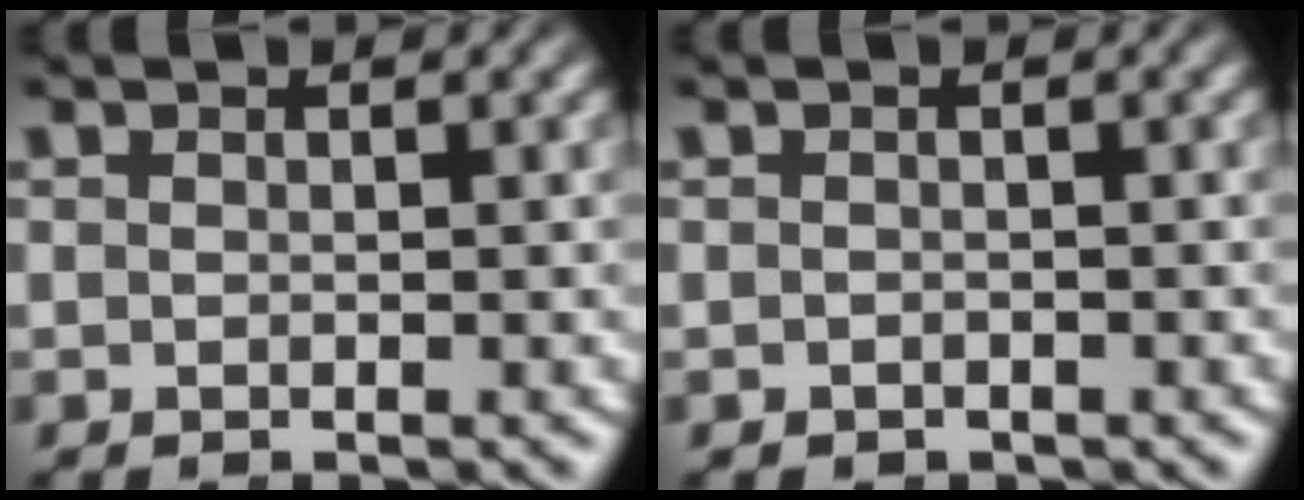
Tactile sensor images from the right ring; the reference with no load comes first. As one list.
[{"total": 0.9, "force": [-0.7, 0.5, -0.3], "torque": [0.008, -0.009, -0.006]}]